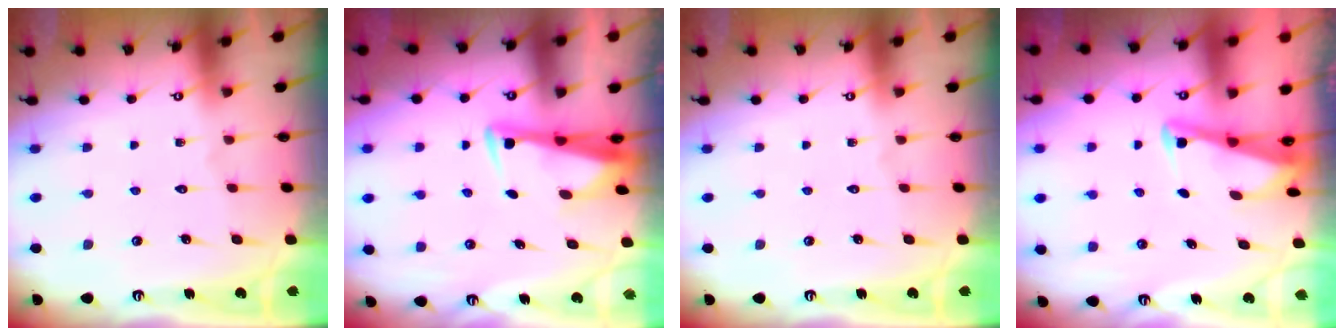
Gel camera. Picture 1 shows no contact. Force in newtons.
{"total": 3.5, "press": 3.4, "slide": 0.9}
{"total": 0.0}
{"total": 2.9, "press": 2.8, "slide": 0.3}